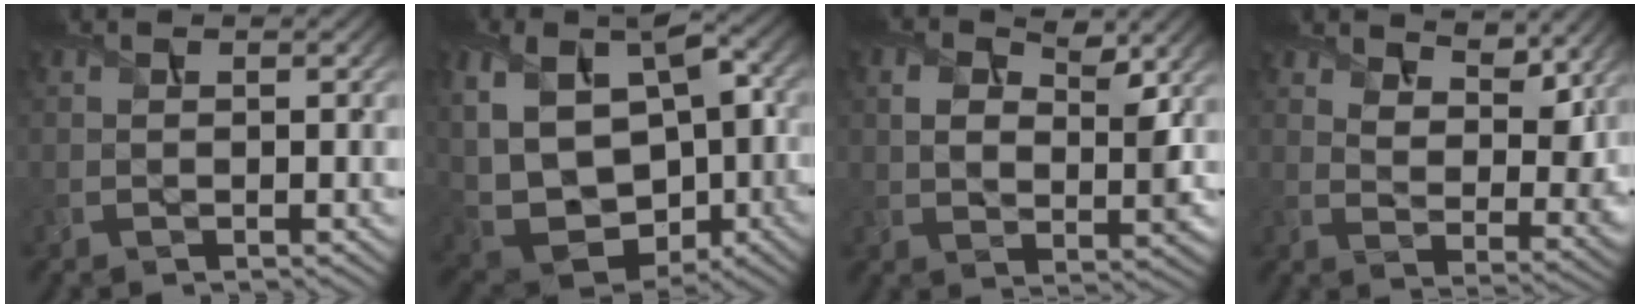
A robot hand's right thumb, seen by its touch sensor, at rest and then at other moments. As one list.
[{"total": 15.4, "force": [1.0, 10.3, 11.4], "torque": [-0.237, -0.009, 0.038]}, {"total": 6.0, "force": [2.5, 3.6, 4.2], "torque": [-0.074, -0.009, 0.042]}, {"total": 7.4, "force": [5.6, 3.1, 3.7], "torque": [-0.075, -0.006, 0.089]}]